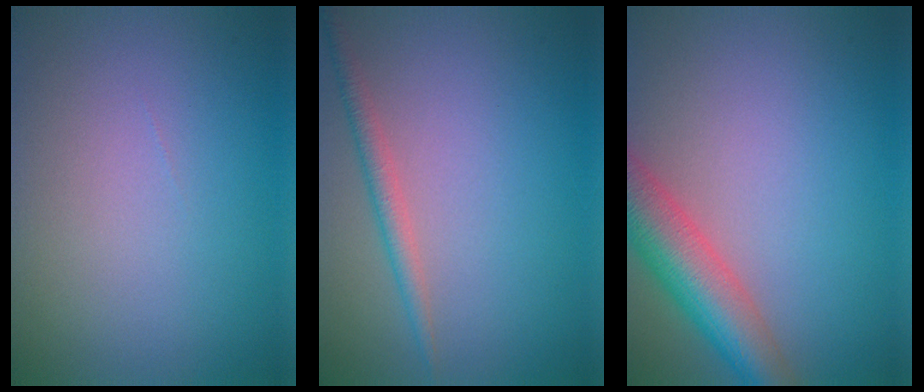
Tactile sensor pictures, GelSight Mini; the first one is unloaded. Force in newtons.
{"total": 1.8, "press": 1.8, "slide": 0.1}
{"total": 6.4, "press": 6.4, "slide": 0.4}